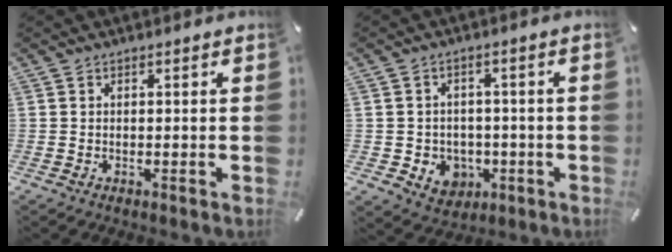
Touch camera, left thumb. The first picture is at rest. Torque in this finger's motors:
{"motor_torque": [0.29, 0.33, 0.23, 0.00, 0.06]}